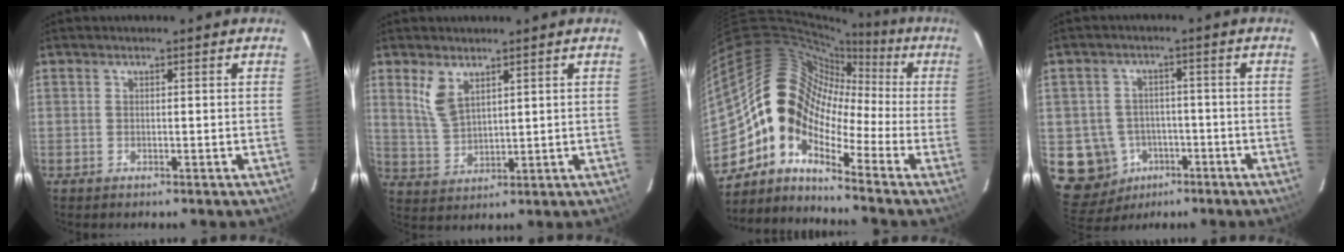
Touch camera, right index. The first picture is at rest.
{"total": 6.1, "force": [3.6, 2.8, 4.0], "torque": [-0.081, -0.002, 0.081]}
{"total": 13.1, "force": [-4.7, 9.1, 8.2], "torque": [-0.139, 0.018, -0.116]}
{"total": 10.9, "force": [-3.9, 9.8, 2.6], "torque": [-0.097, 0.021, -0.040]}